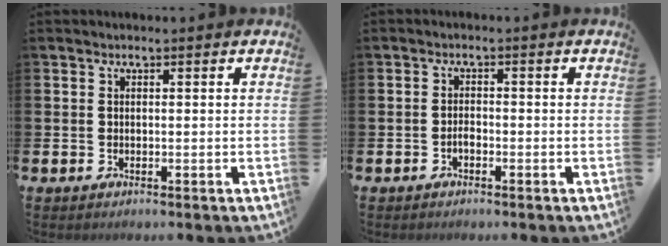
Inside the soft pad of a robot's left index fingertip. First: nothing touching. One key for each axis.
{"total": 1.3, "fx": -0.7, "fy": 0.6, "fz": 0.8, "tx": -0.016, "ty": 0.000, "tz": -0.015}